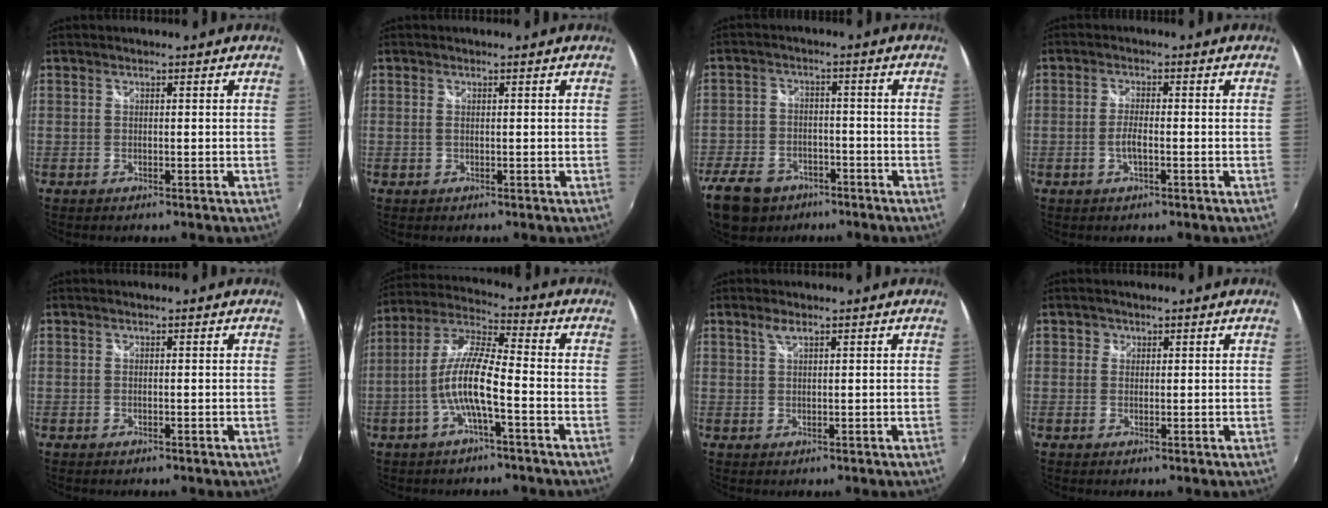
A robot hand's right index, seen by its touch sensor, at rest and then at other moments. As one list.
[{"total": 0.6, "force": [0.1, 0.2, 0.6], "torque": [-0.013, 0.000, 0.000]}, {"total": 14.3, "force": [-9.1, 9.0, 6.3], "torque": [-0.178, 0.000, -0.147]}, {"total": 2.8, "force": [-1.0, 0.8, 2.6], "torque": [-0.052, -0.002, -0.019]}, {"total": 0.0}, {"total": 10.2, "force": [-3.4, 1.5, 9.5], "torque": [-0.202, 0.005, -0.064]}, {"total": 1.7, "force": [1.1, 0.6, 1.1], "torque": [-0.021, 0.003, 0.019]}, {"total": 1.4, "force": [0.3, 1.3, 0.1], "torque": [0.001, 0.002, -0.001]}]